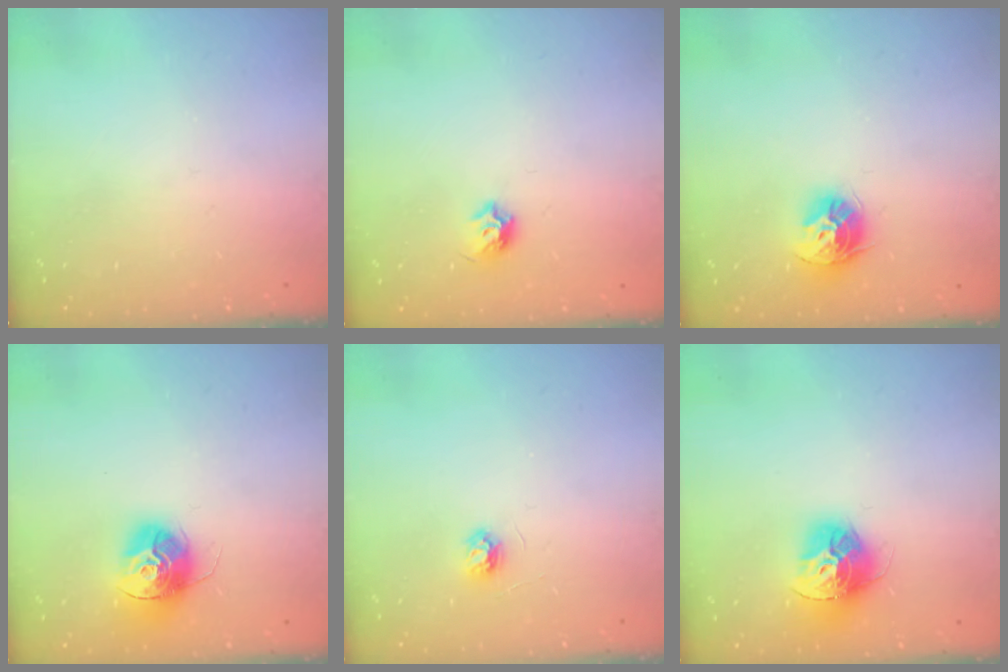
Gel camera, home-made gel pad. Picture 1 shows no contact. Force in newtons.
{"total": 4.9, "press": 4.8, "slide": 1.0}
{"total": 10.4, "press": 10.3, "slide": 1.1}
{"total": 15.0, "press": 14.9, "slide": 1.5}
{"total": 3.3, "press": 3.3, "slide": 0.4}
{"total": 14.1, "press": 14.0, "slide": 1.4}